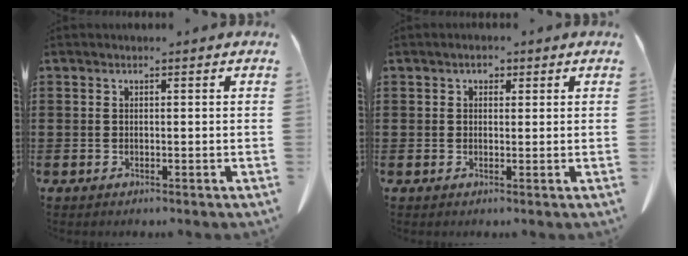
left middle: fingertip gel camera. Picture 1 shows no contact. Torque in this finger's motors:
{"motor_torque": [-0.08, -0.12, 0.01, -0.01]}